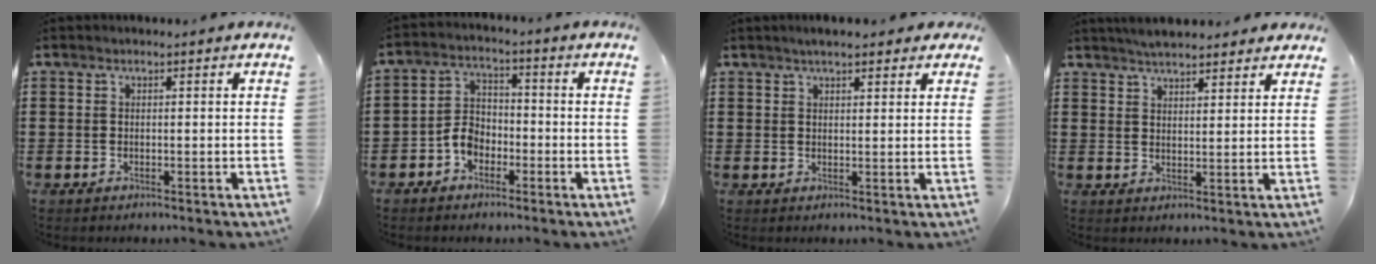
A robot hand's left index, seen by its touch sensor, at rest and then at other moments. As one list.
[{"total": 4.4, "force": [-2.4, 3.0, 2.1], "torque": [-0.058, 0.008, -0.053]}, {"total": 3.1, "force": [2.4, 0.8, 1.8], "torque": [-0.040, 0.007, 0.044]}, {"total": 4.0, "force": [3.8, 0.7, 1.1], "torque": [-0.030, -0.002, 0.071]}]